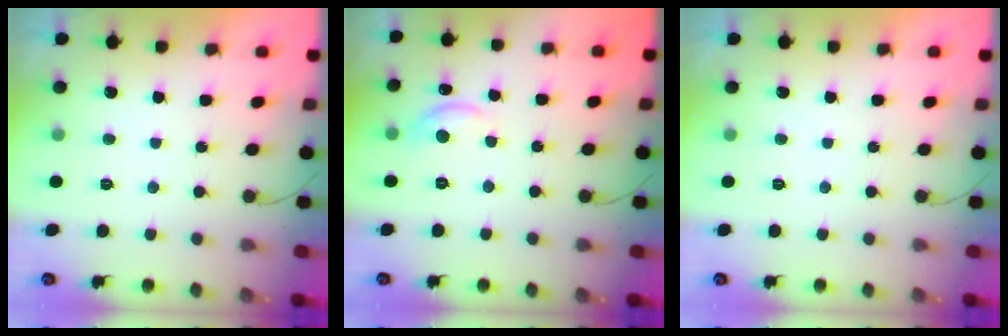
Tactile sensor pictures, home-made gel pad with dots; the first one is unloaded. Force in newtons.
{"total": 9.0, "press": 9.0, "slide": 0.5}
{"total": 0.0}